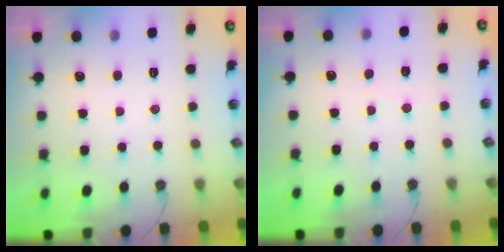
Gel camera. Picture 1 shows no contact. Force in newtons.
{"total": 2.7, "press": 2.7, "slide": 0.3}